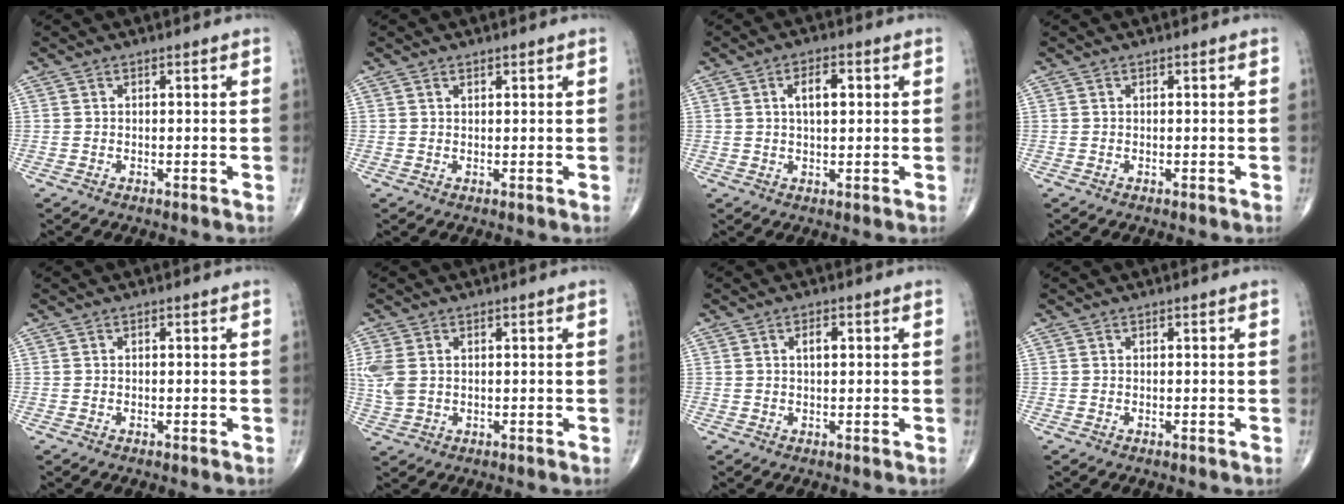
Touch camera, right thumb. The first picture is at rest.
{"total": 0.6, "force": [0.5, 0.3, 0.3], "torque": [-0.005, -0.003, 0.007]}
{"total": 4.6, "force": [1.1, 2.1, 4.0], "torque": [-0.065, -0.001, 0.017]}
{"total": 0.0}
{"total": 0.0}
{"total": 5.3, "force": [0.8, 3.6, 3.8], "torque": [-0.107, 0.004, 0.021]}
{"total": 1.9, "force": [0.5, 0.8, 1.7], "torque": [-0.031, -0.003, 0.007]}
{"total": 0.0}